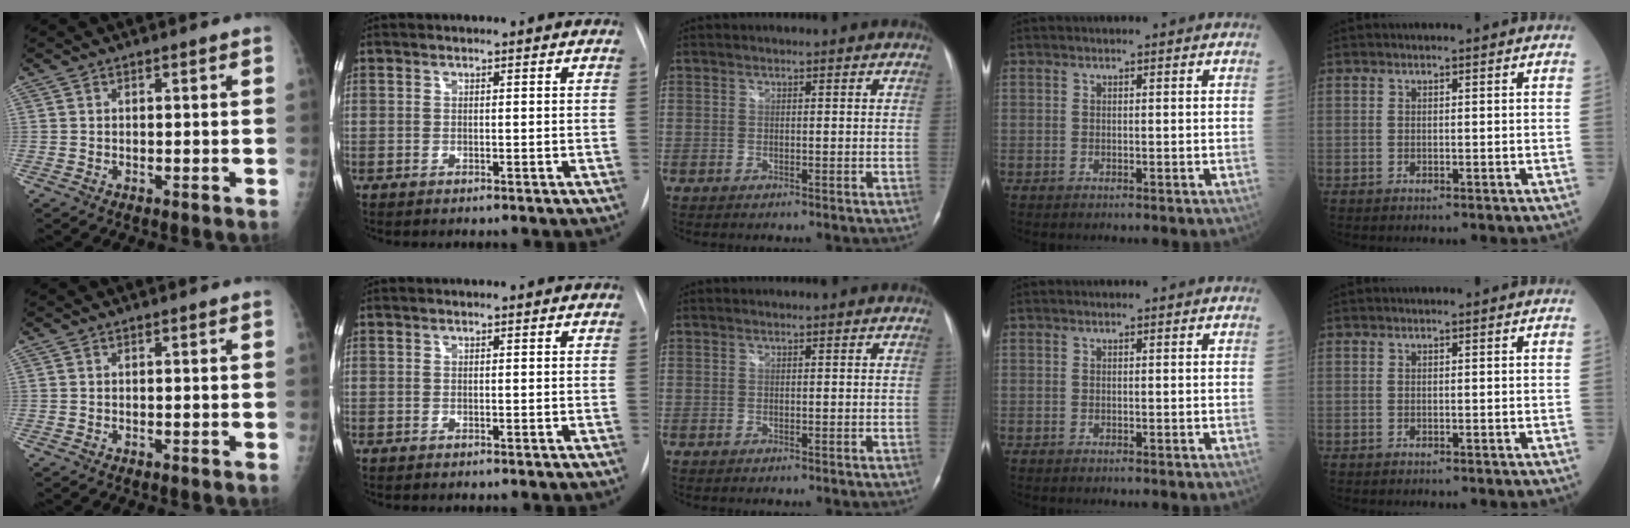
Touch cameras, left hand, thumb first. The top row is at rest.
{}